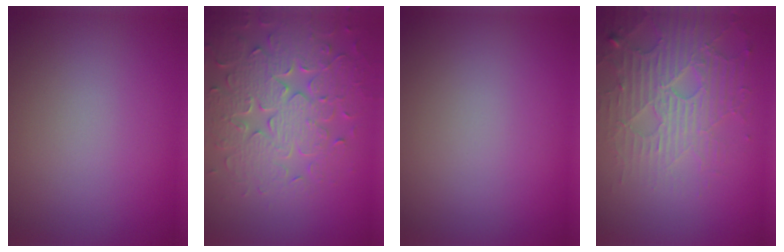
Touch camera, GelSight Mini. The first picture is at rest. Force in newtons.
{"total": 7.1, "press": 5.8, "slide": 4.2}
{"total": 0.0}
{"total": 4.6, "press": 4.4, "slide": 1.4}